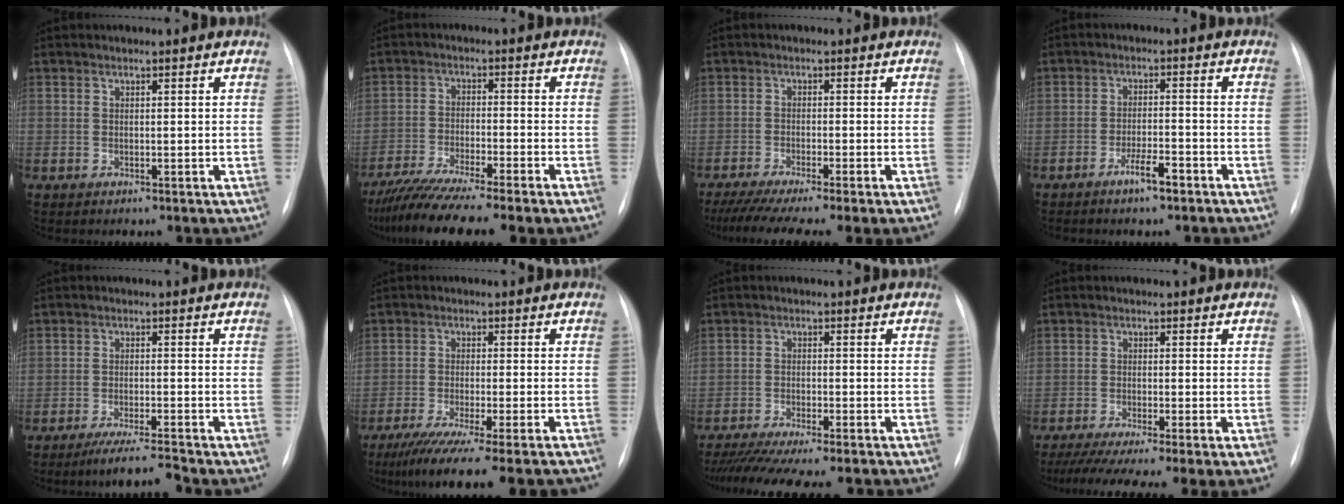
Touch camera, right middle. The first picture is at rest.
{"total": 11.6, "force": [-9.4, -0.6, 6.7], "torque": [-0.108, -0.031, -0.153]}
{"total": 12.6, "force": [-10.0, -0.1, 7.7], "torque": [-0.118, -0.034, -0.158]}
{"total": 3.9, "force": [-2.7, 0.5, 2.8], "torque": [-0.053, -0.001, -0.047]}
{"total": 5.0, "force": [-4.3, -1.3, 2.1], "torque": [-0.037, -0.021, -0.078]}
{"total": 13.8, "force": [-11.3, -1.0, 7.9], "torque": [-0.109, -0.048, -0.174]}
{"total": 14.1, "force": [-12.4, 0.6, 6.7], "torque": [-0.099, -0.025, -0.179]}
{"total": 13.5, "force": [-10.6, -0.1, 8.4], "torque": [-0.124, -0.034, -0.166]}